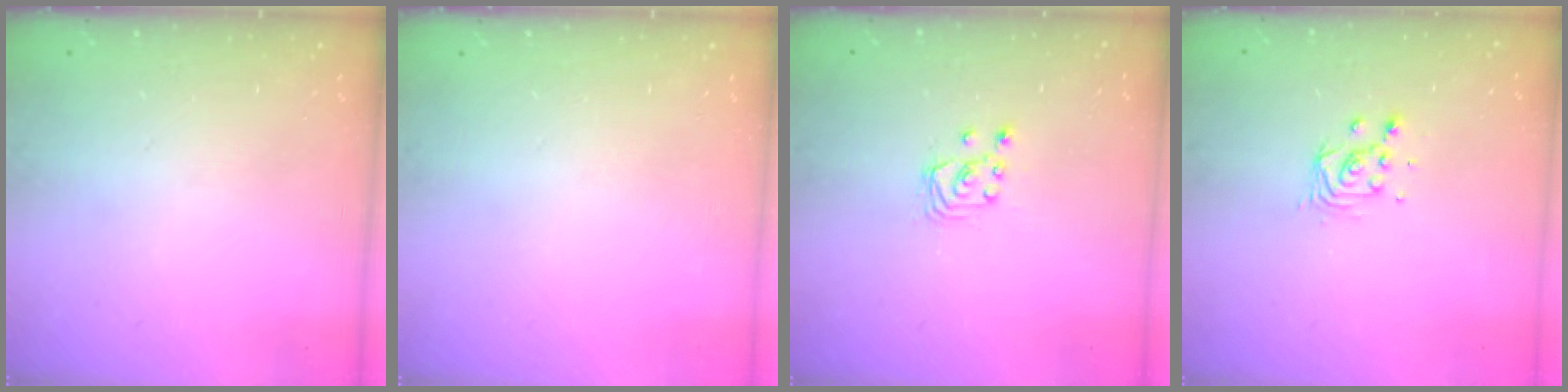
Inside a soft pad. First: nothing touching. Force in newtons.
{"total": 0.0}
{"total": 3.0, "press": 3.0, "slide": 0.3}
{"total": 3.8, "press": 3.8, "slide": 0.3}